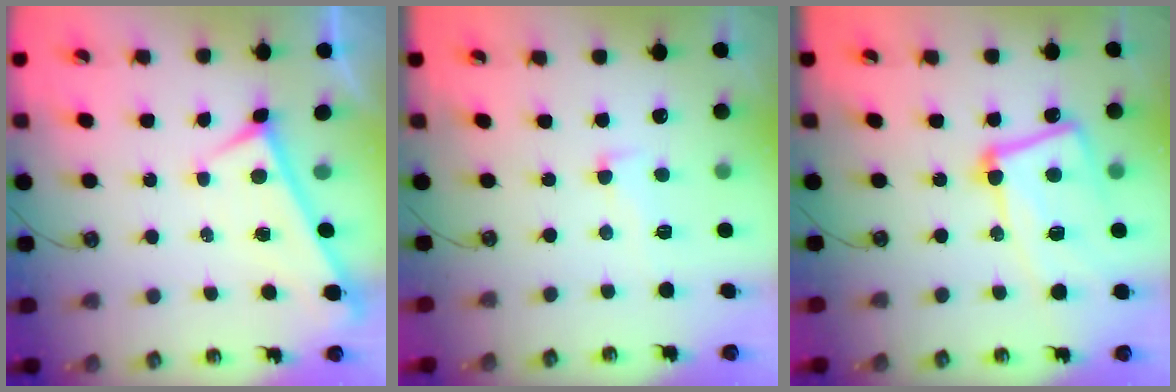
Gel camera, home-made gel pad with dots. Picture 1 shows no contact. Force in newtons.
{"total": 1.5, "press": 0.3, "slide": 1.5}
{"total": 19.1, "press": 18.9, "slide": 2.5}